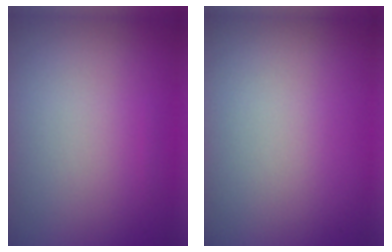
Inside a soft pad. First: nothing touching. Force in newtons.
{"total": 0.0}